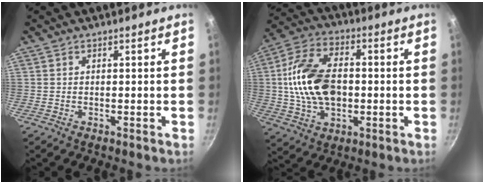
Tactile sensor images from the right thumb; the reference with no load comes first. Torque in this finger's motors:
{"motor_torque": [0.38, 0.61, 1.30, 0.22, 0.17]}